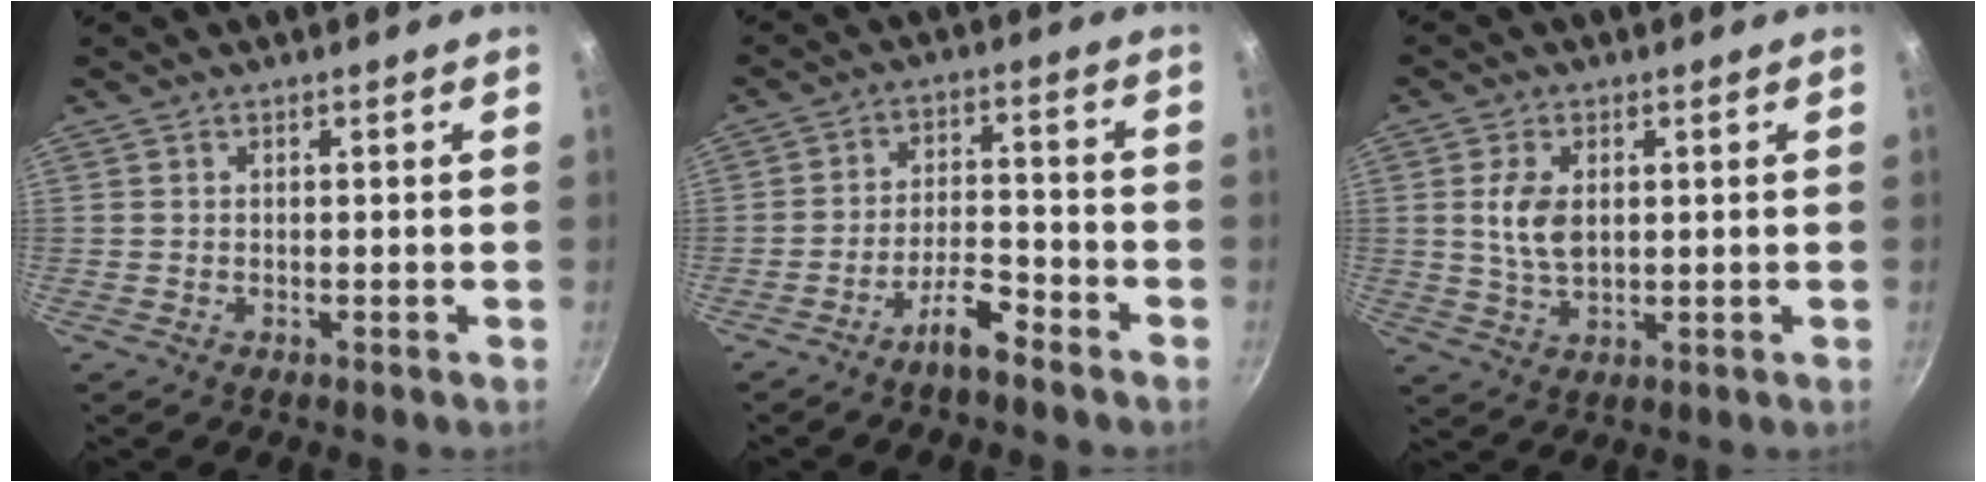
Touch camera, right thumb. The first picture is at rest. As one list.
[{"total": 6.4, "force": [-4.8, 1.7, 3.8], "torque": [-0.067, 0.043, -0.082]}, {"total": 6.5, "force": [1.1, 3.8, 5.1], "torque": [-0.094, -0.006, 0.023]}]